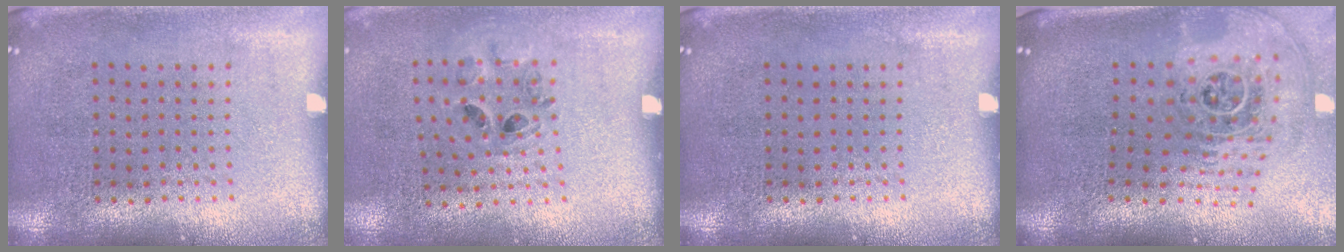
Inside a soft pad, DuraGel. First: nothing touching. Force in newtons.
{"total": 1.0, "press": 0.8, "slide": 0.5}
{"total": 0.0}
{"total": 2.6, "press": 1.8, "slide": 1.9}